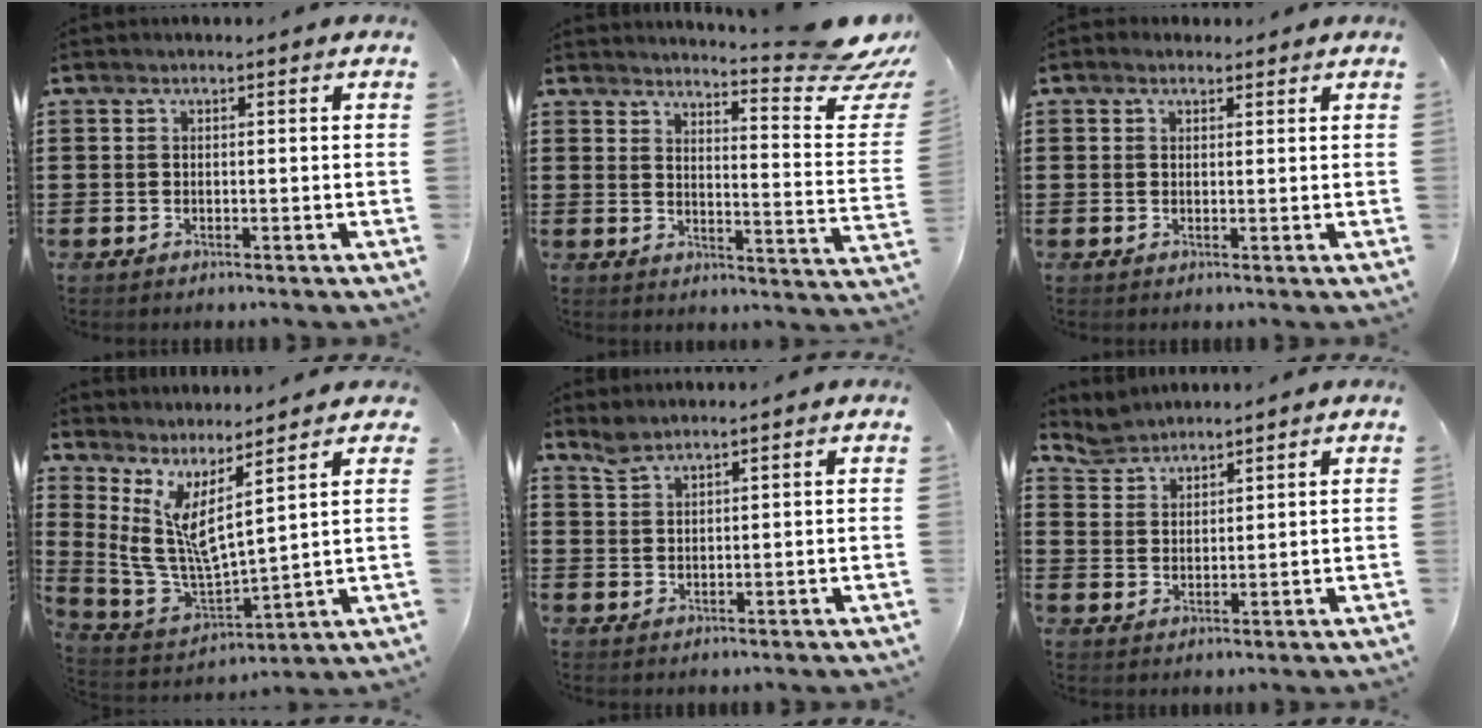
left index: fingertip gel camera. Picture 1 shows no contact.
{"total": 7.5, "force": [6.5, 0.0, 3.8], "torque": [-0.051, -0.066, 0.101]}
{"total": 1.2, "force": [1.0, 0.7, 0.3], "torque": [-0.007, 0.006, 0.018]}
{"total": 7.4, "force": [2.7, 2.5, 6.4], "torque": [-0.169, -0.054, 0.039]}
{"total": 2.1, "force": [1.9, 0.4, 0.7], "torque": [-0.019, 0.000, 0.037]}
{"total": 3.7, "force": [3.5, 1.0, -0.3], "torque": [-0.008, -0.009, 0.068]}